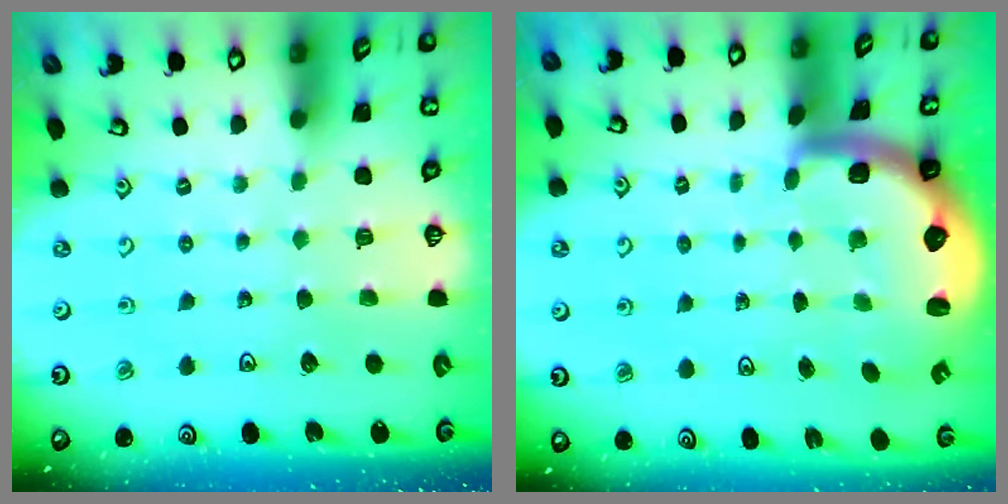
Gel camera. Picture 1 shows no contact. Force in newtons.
{"total": 2.9, "press": 2.6, "slide": 1.4}